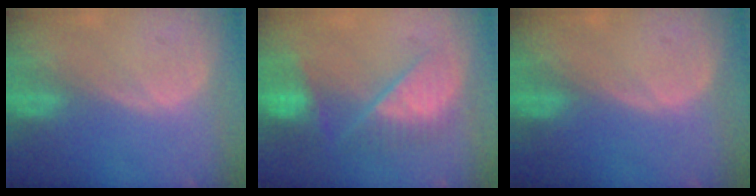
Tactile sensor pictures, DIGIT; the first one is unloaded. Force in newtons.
{"total": 9.7, "press": 8.2, "slide": 5.1}
{"total": 0.0}